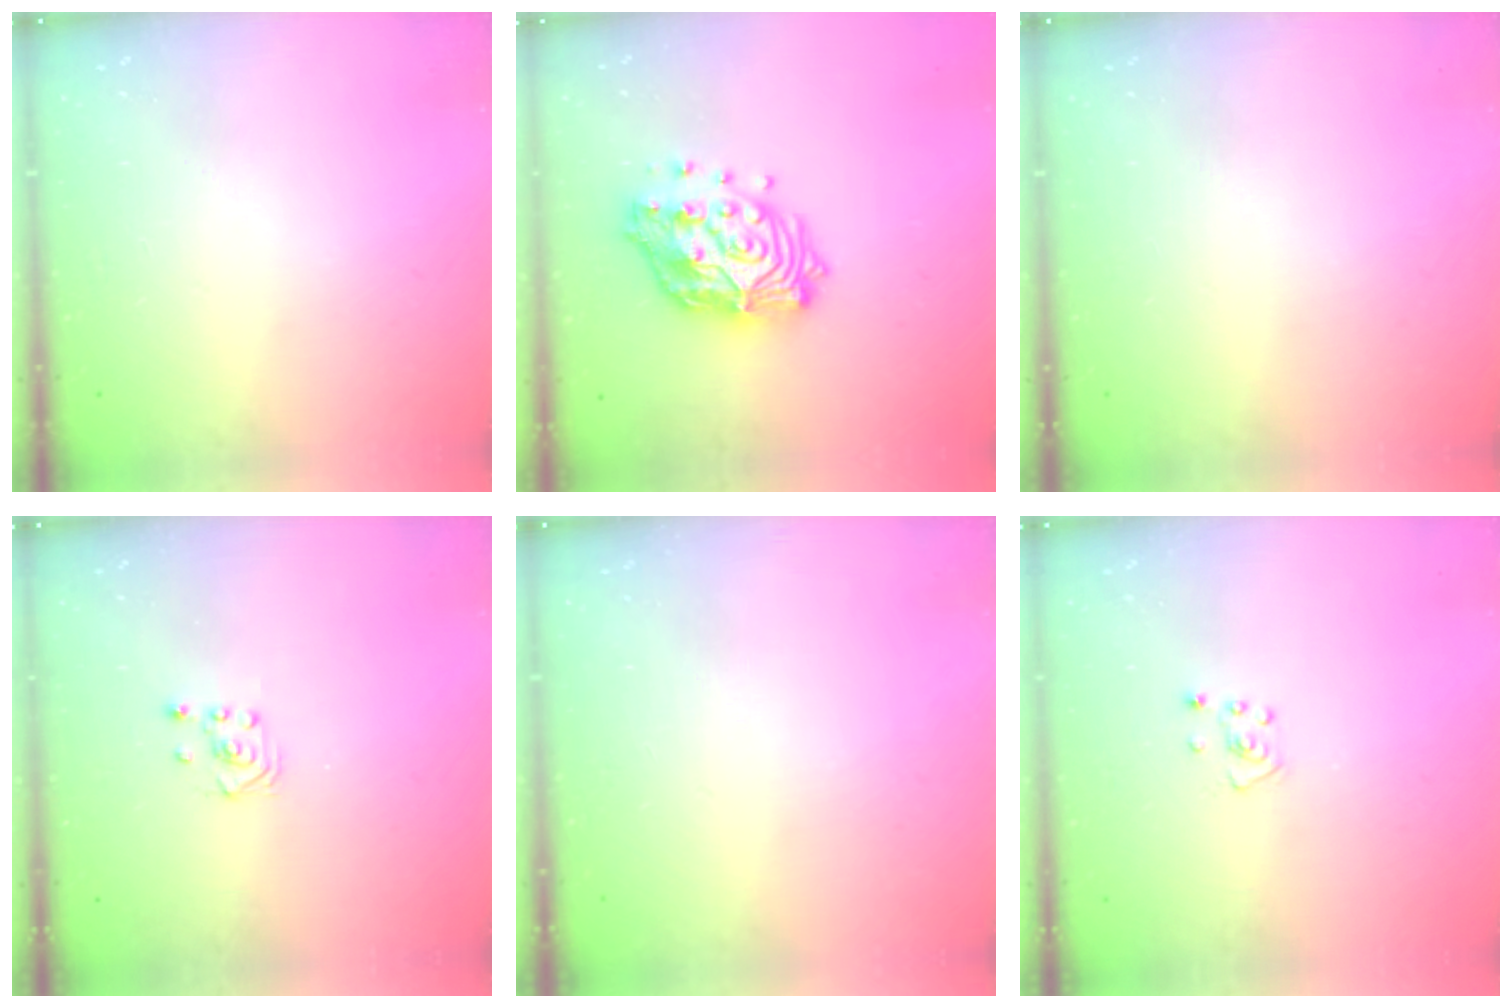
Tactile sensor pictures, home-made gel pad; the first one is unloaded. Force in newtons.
{"total": 15.3, "press": 15.3, "slide": 1.2}
{"total": 0.0}
{"total": 1.6, "press": 1.4, "slide": 0.9}
{"total": 0.0}
{"total": 3.2, "press": 3.2, "slide": 0.2}